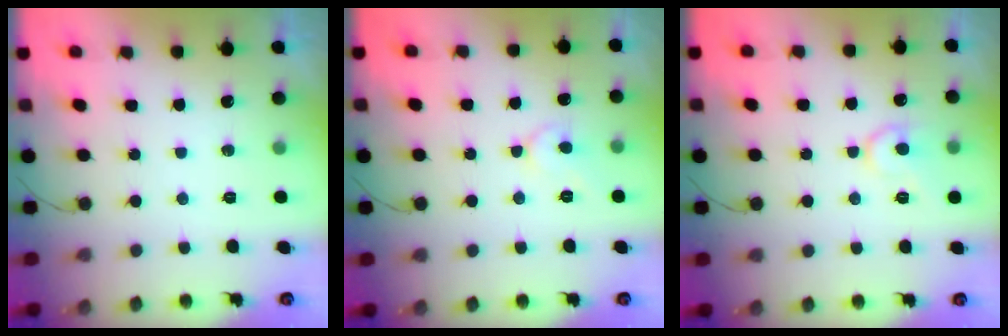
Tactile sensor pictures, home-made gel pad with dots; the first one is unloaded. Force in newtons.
{"total": 5.3, "press": 5.3, "slide": 0.6}
{"total": 9.5, "press": 9.5, "slide": 0.9}